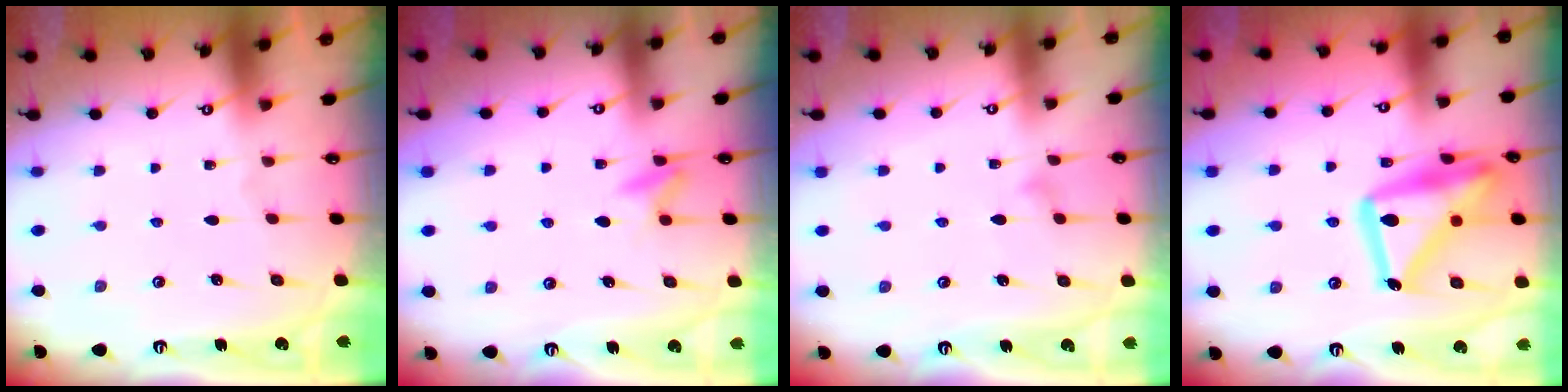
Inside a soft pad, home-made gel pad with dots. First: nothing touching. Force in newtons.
{"total": 6.2, "press": 6.1, "slide": 0.8}
{"total": 6.5, "press": 6.5, "slide": 0.4}
{"total": 22.8, "press": 22.8, "slide": 1.8}